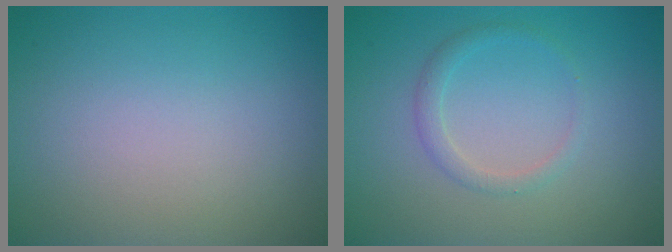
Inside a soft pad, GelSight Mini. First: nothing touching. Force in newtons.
{"total": 1.5, "press": 1.5, "slide": 0.1}